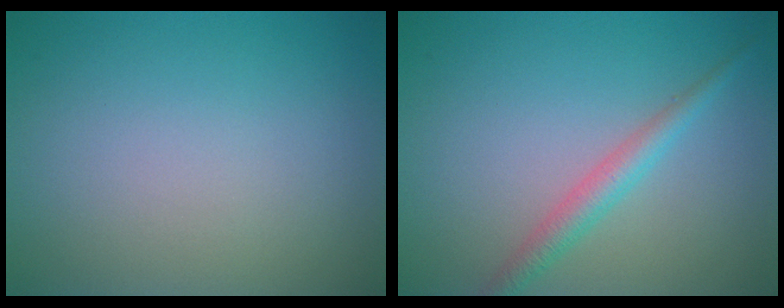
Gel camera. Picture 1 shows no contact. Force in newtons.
{"total": 2.4, "press": 2.4, "slide": 0.1}